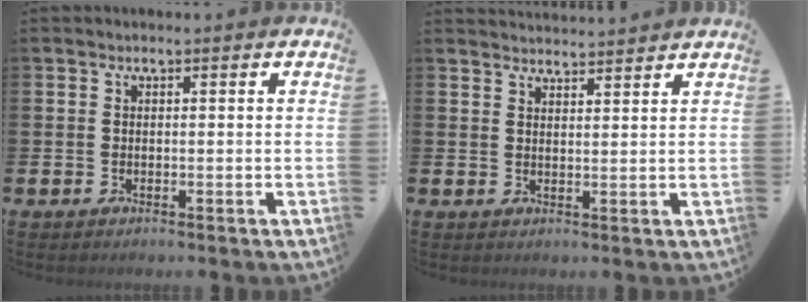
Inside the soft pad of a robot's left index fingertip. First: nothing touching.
{"total": 2.9, "force": [2.9, -0.1, -0.1], "torque": [0.002, -0.019, 0.052]}